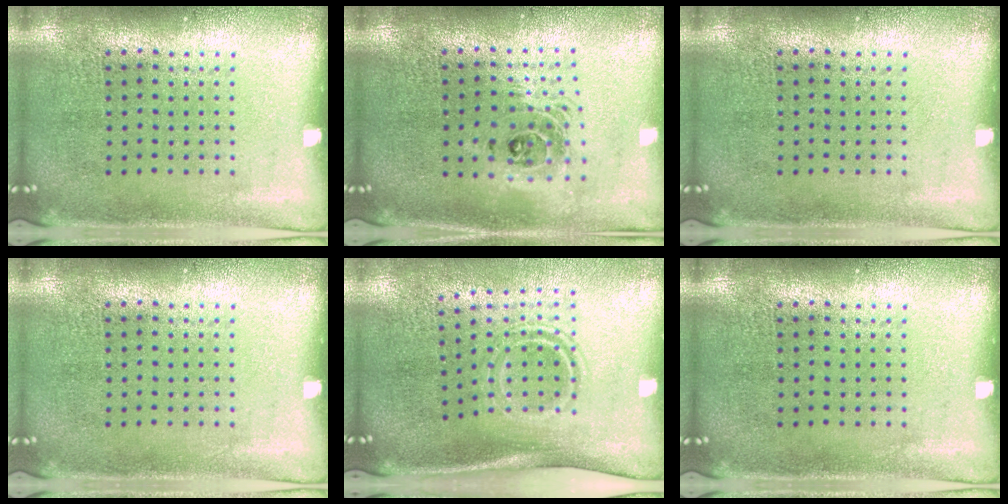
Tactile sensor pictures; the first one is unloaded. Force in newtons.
{"total": 1.7, "press": 1.4, "slide": 0.9}
{"total": 0.0}
{"total": 0.0}
{"total": 1.7, "press": 1.0, "slide": 1.3}
{"total": 0.0}